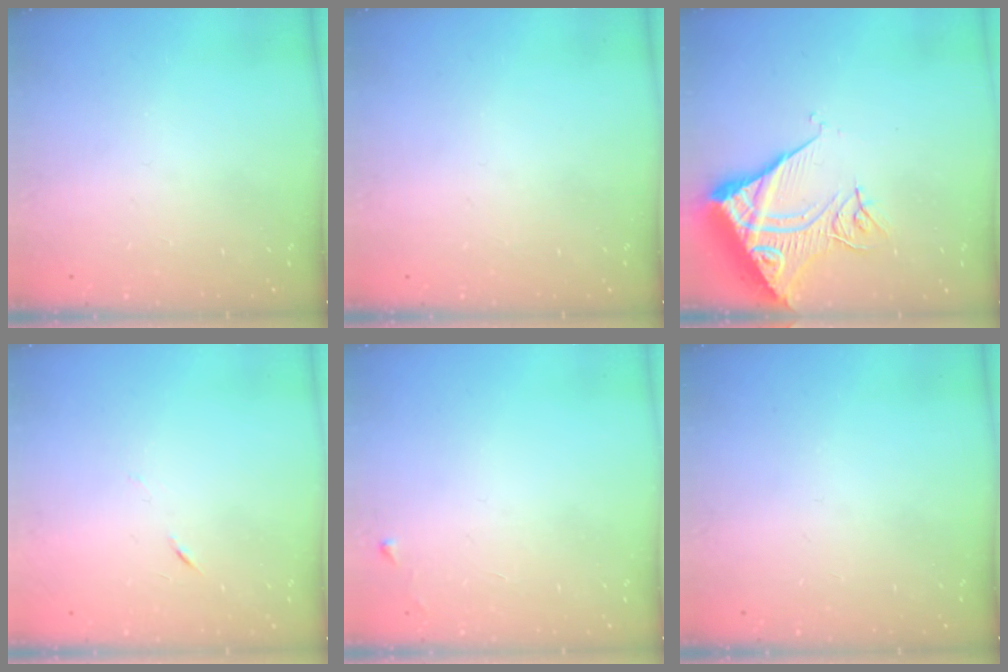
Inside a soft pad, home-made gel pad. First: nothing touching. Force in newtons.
{"total": 0.0}
{"total": 13.1, "press": 13.0, "slide": 1.7}
{"total": 3.7, "press": 3.6, "slide": 0.9}
{"total": 3.5, "press": 3.4, "slide": 0.5}
{"total": 0.0}